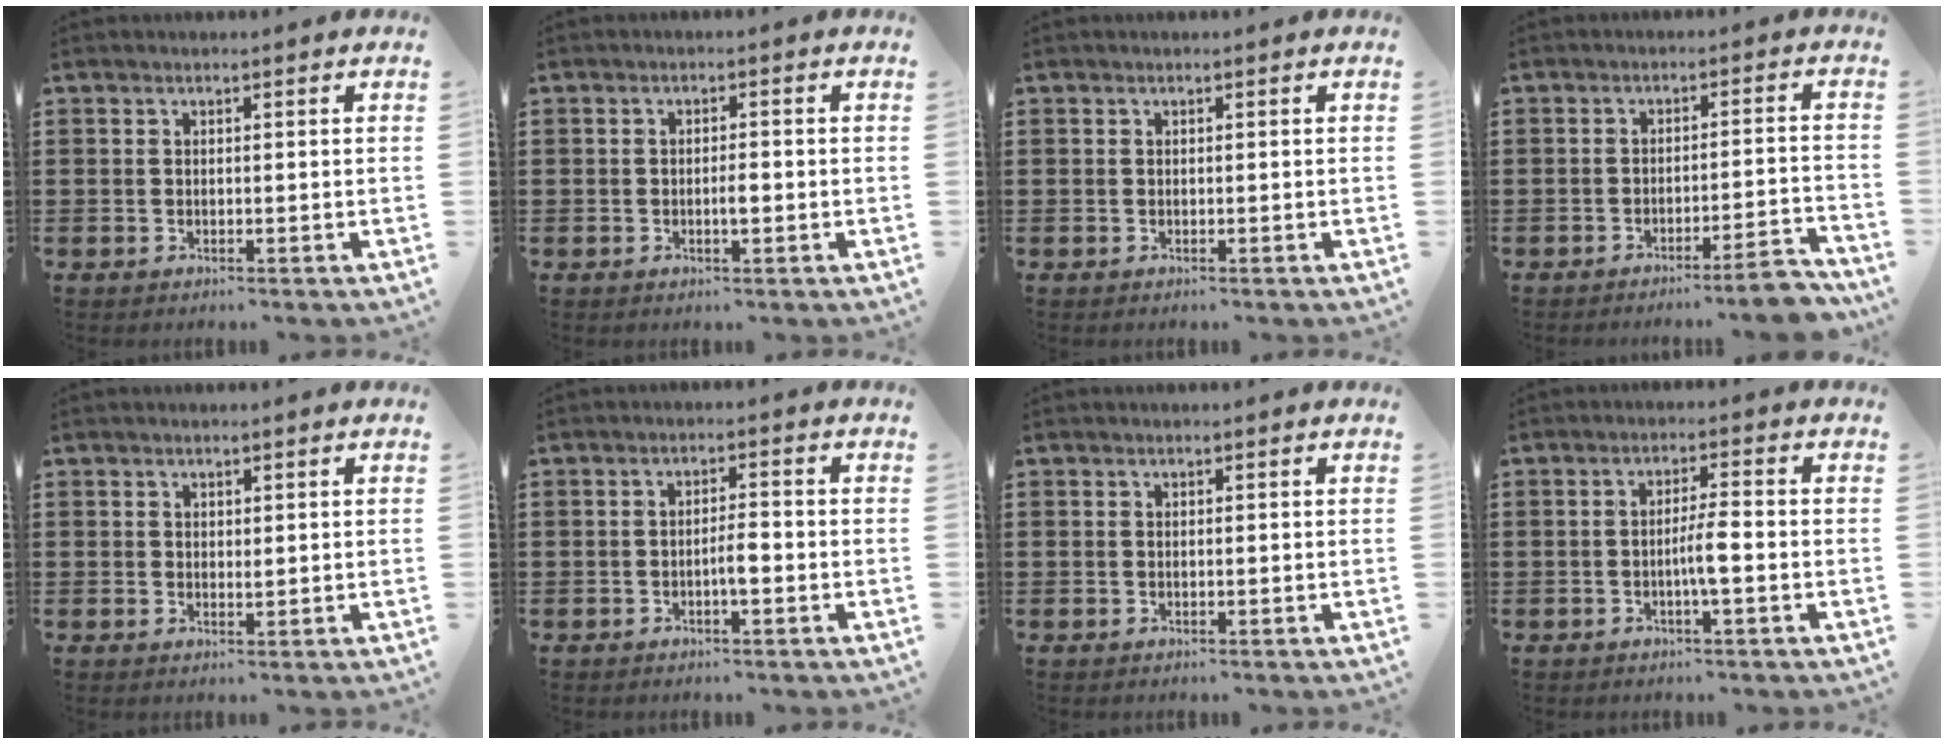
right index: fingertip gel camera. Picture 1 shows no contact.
{"total": 2.1, "force": [-0.4, 0.6, 2.0], "torque": [-0.038, 0.000, -0.008]}
{"total": 0.0}
{"total": 4.9, "force": [-4.1, -0.3, 2.7], "torque": [-0.045, -0.013, -0.076]}
{"total": 0.9, "force": [0.5, 0.6, 0.4], "torque": [-0.008, 0.003, 0.010]}
{"total": 3.0, "force": [-1.0, 0.7, 2.8], "torque": [-0.050, 0.003, -0.018]}
{"total": 0.0}
{"total": 3.8, "force": [-1.1, 0.2, 3.7], "torque": [-0.065, -0.002, -0.021]}